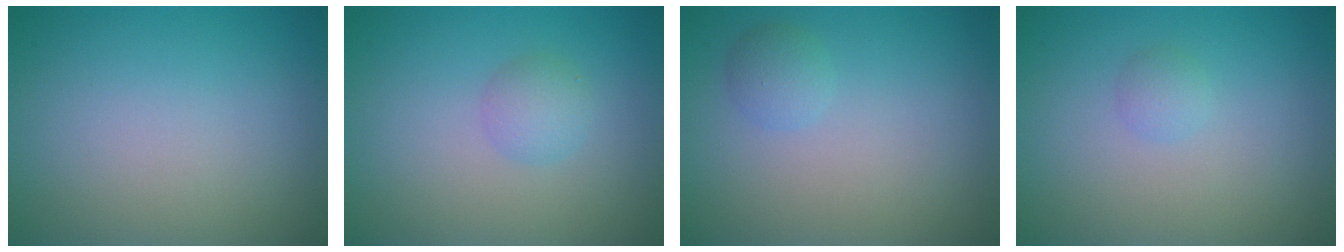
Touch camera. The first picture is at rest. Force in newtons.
{"total": 1.7, "press": 1.7, "slide": 0.0}
{"total": 1.3, "press": 1.3, "slide": 0.0}
{"total": 1.0, "press": 1.0, "slide": 0.0}